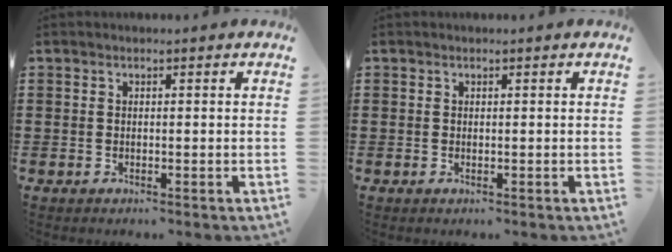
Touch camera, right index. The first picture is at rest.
{"total": 0.0}